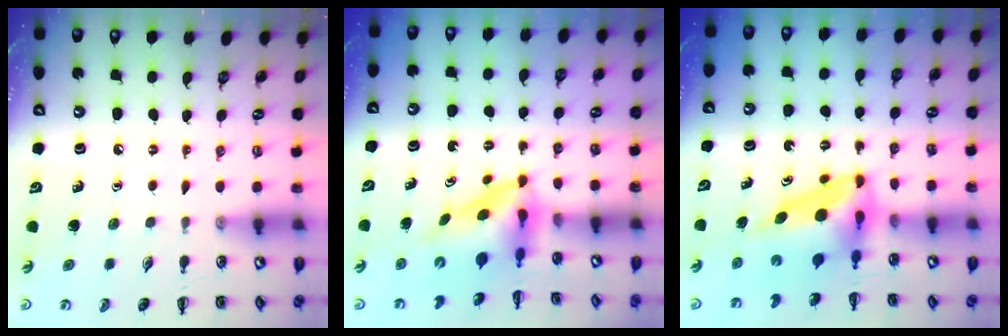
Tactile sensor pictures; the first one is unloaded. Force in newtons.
{"total": 3.7, "press": 3.6, "slide": 0.6}
{"total": 6.1, "press": 5.9, "slide": 1.3}